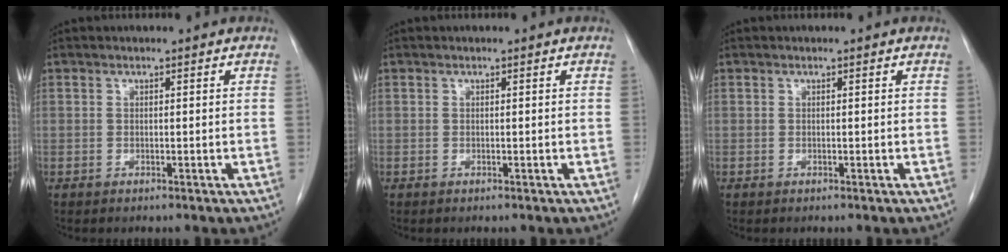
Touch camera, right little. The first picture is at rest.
{"total": 0.0}
{"total": 0.0}